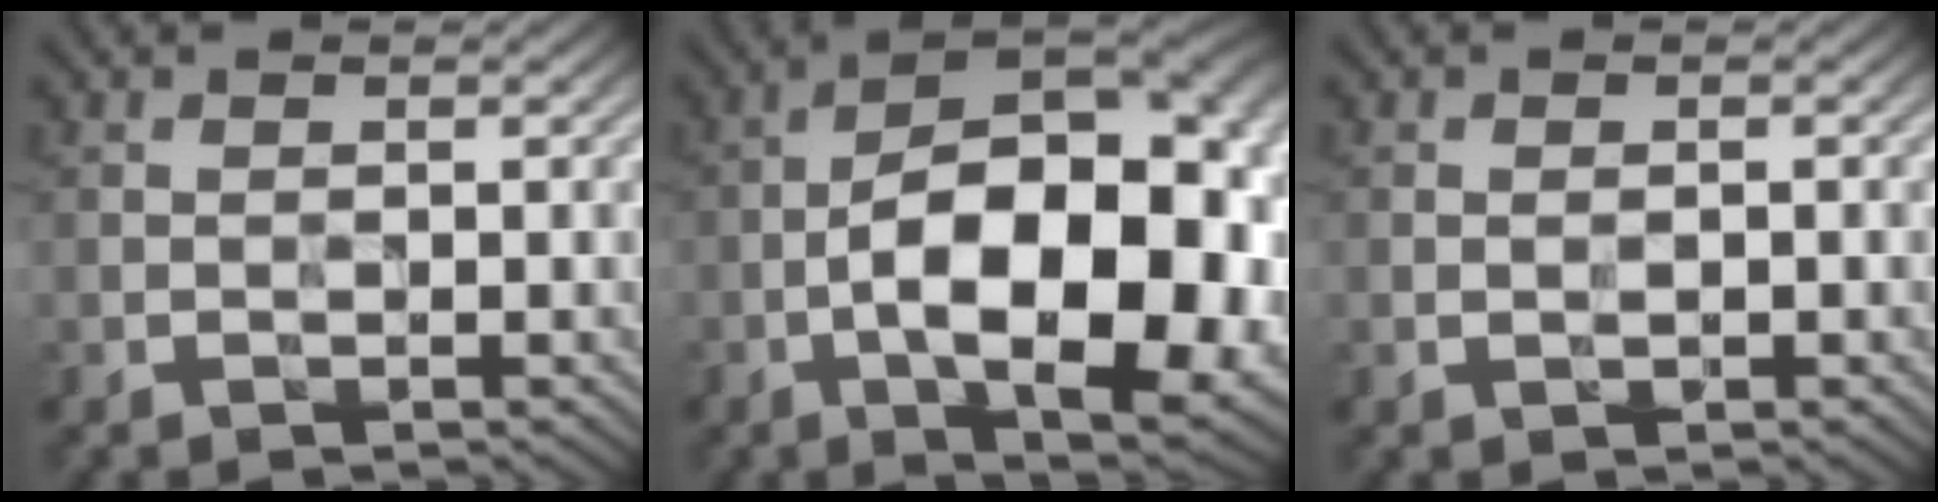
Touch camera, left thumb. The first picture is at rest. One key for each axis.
{"total": 19.8, "fx": -3.9, "fy": 9.0, "fz": 17.2, "tx": -0.249, "ty": 0.000, "tz": -0.058}
{"total": 0.7, "fx": -0.1, "fy": 0.4, "fz": 0.6, "tx": -0.009, "ty": 0.000, "tz": -0.002}